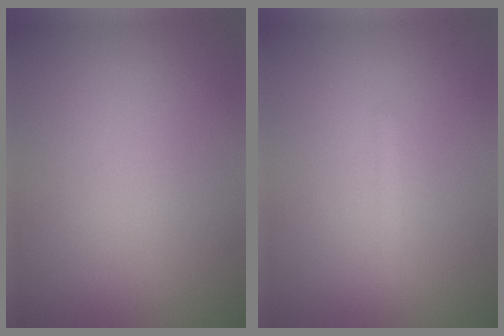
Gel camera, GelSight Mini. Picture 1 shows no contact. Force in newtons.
{"total": 0.7, "press": 0.7, "slide": 0.1}